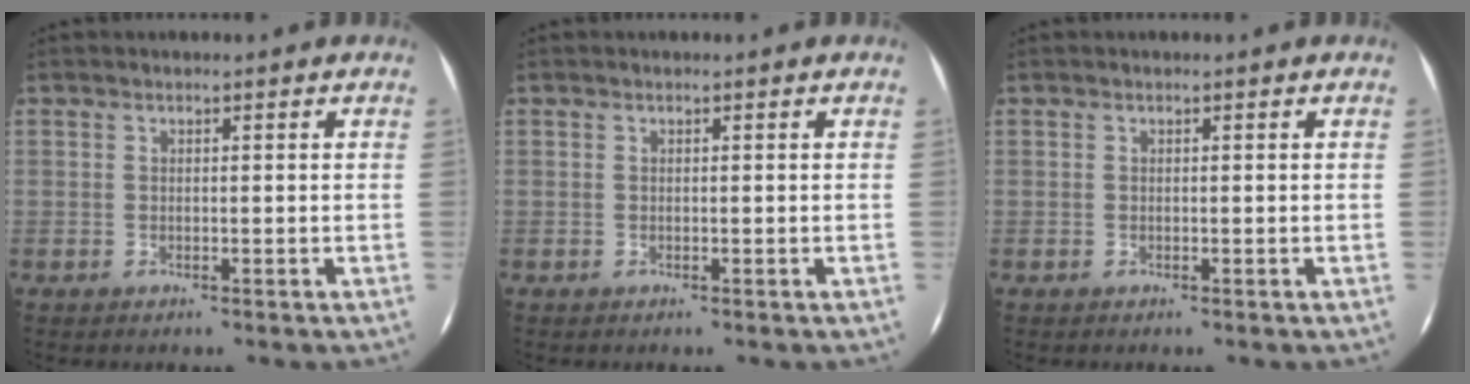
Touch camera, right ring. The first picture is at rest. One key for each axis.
{"total": 0.0}
{"total": 0.0}